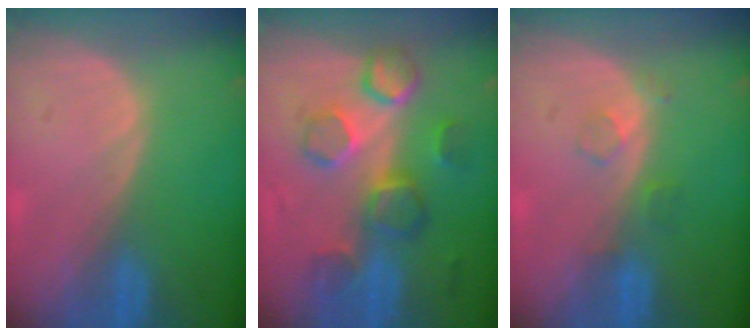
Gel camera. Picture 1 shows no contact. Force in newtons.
{"total": 8.6, "press": 8.2, "slide": 2.6}
{"total": 2.1, "press": 2.1, "slide": 0.2}